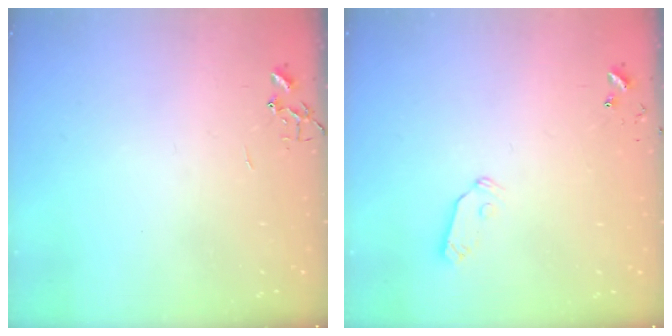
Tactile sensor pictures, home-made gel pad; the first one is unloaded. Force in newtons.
{"total": 5.6, "press": 5.6, "slide": 0.3}